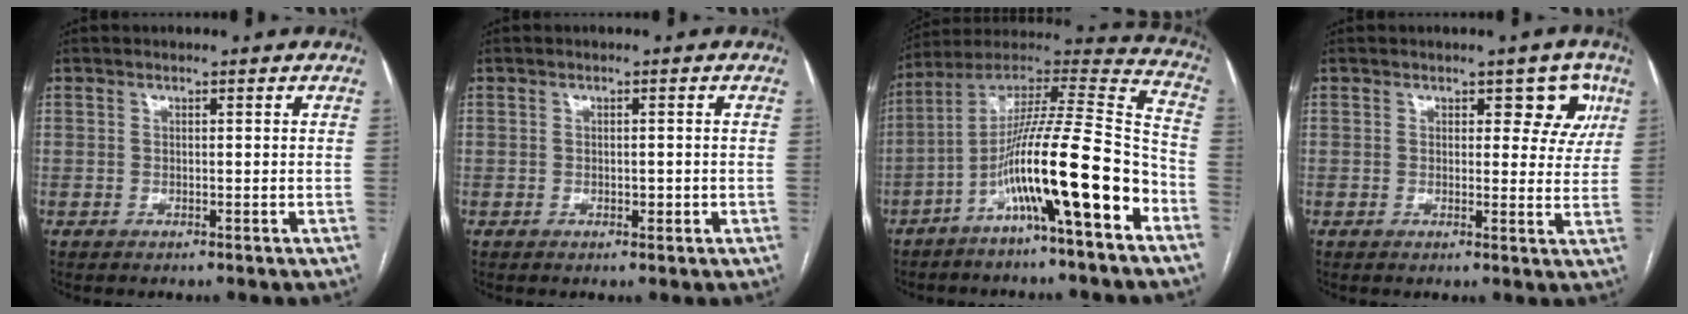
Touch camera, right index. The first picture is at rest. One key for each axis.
{"total": 1.0, "fx": -0.3, "fy": 0.6, "fz": 0.8, "tx": -0.013, "ty": 0.001, "tz": -0.002}
{"total": 18.8, "fx": -8.2, "fy": 0.9, "fz": 16.9, "tx": -0.291, "ty": 0.012, "tz": -0.141}
{"total": 5.1, "fx": 2.2, "fy": 2.9, "fz": 3.5, "tx": -0.018, "ty": 0.010, "tz": 0.020}